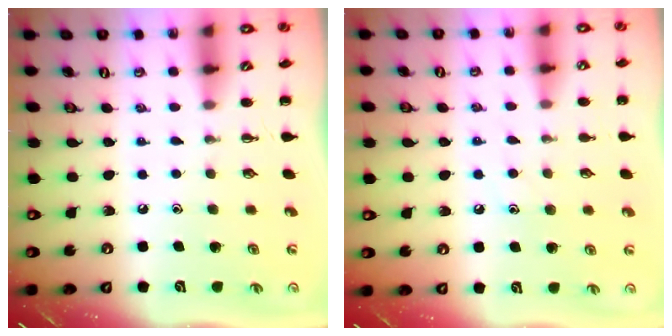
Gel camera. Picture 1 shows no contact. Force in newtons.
{"total": 6.1, "press": 6.0, "slide": 1.2}